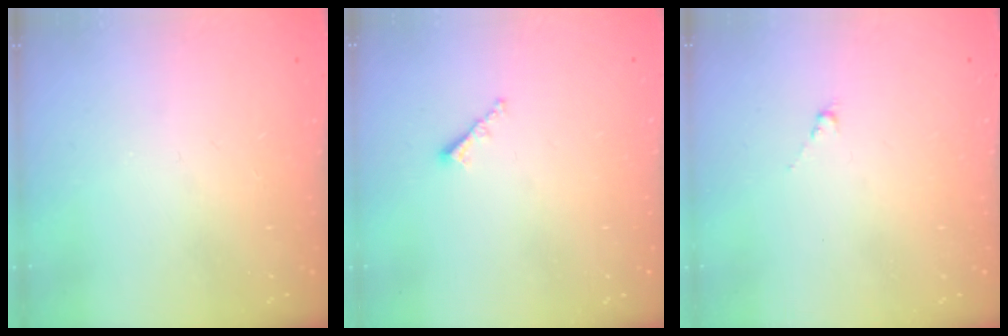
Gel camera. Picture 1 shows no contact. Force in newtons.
{"total": 1.0, "press": 0.9, "slide": 0.4}
{"total": 0.0}